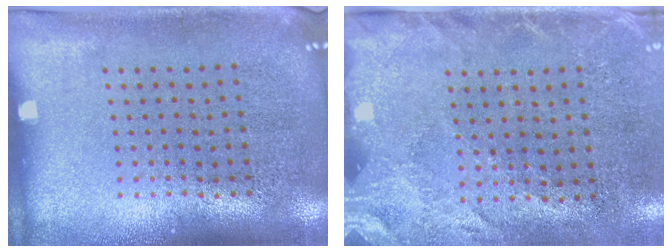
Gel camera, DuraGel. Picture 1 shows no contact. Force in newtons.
{"total": 2.6, "press": 2.1, "slide": 1.6}